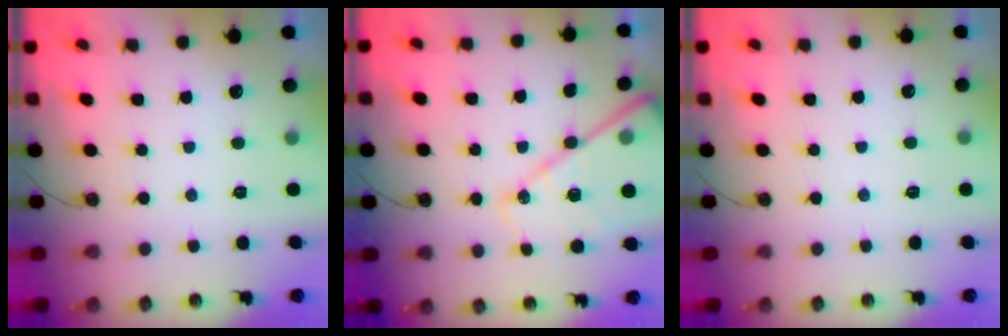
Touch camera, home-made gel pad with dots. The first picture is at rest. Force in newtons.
{"total": 16.9, "press": 16.8, "slide": 1.5}
{"total": 2.8, "press": 2.8, "slide": 0.5}